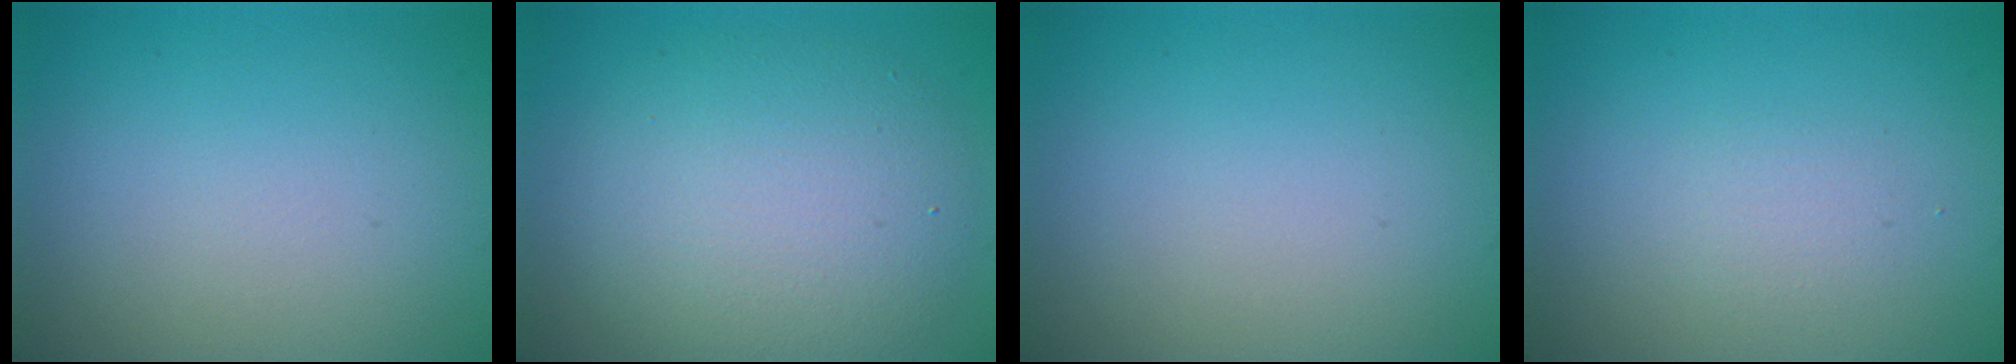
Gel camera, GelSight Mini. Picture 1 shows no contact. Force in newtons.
{"total": 7.1, "press": 7.1, "slide": 0.6}
{"total": 0.0}
{"total": 1.1, "press": 1.1, "slide": 0.2}